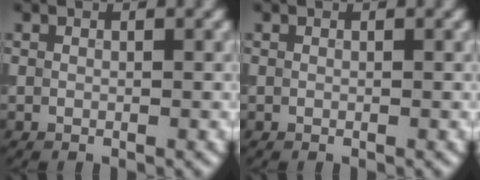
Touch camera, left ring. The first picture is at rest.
{"total": 0.0}